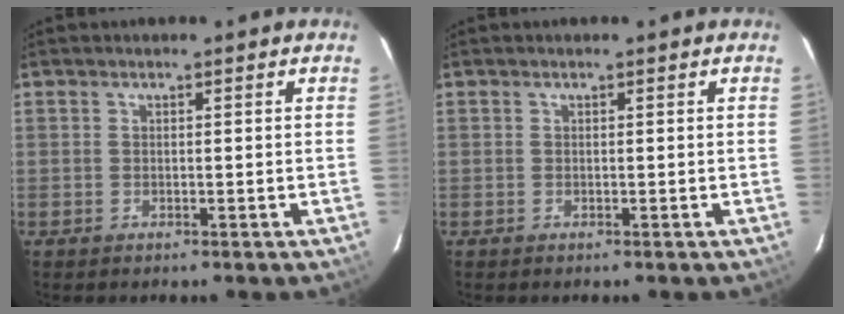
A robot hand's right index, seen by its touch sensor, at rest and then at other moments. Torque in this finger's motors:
{"motor_torque": [0.00, 0.00, -0.01, 0.00]}